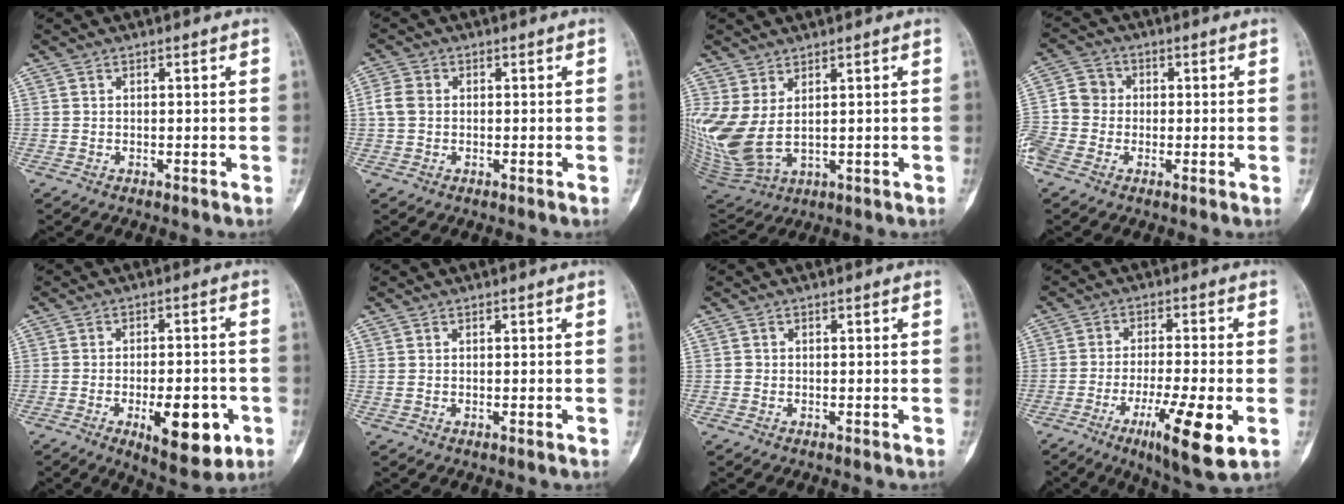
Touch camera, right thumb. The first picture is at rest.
{"total": 3.4, "force": [-0.2, 2.7, 2.0], "torque": [-0.044, 0.006, -0.013]}
{"total": 11.1, "force": [2.3, 6.0, 9.1], "torque": [-0.207, -0.016, 0.068]}
{"total": 8.5, "force": [-2.0, 7.2, 4.0], "torque": [-0.084, 0.017, -0.044]}
{"total": 12.1, "force": [-4.2, 5.0, 10.2], "torque": [-0.121, 0.008, -0.051]}
{"total": 0.5, "force": [0.1, 0.2, 0.5], "torque": [-0.009, 0.000, 0.008]}
{"total": 0.5, "force": [-0.1, 0.5, 0.1], "torque": [0.000, 0.004, -0.003]}
{"total": 12.5, "force": [-4.6, 2.2, 11.4], "torque": [-0.194, -0.006, -0.073]}